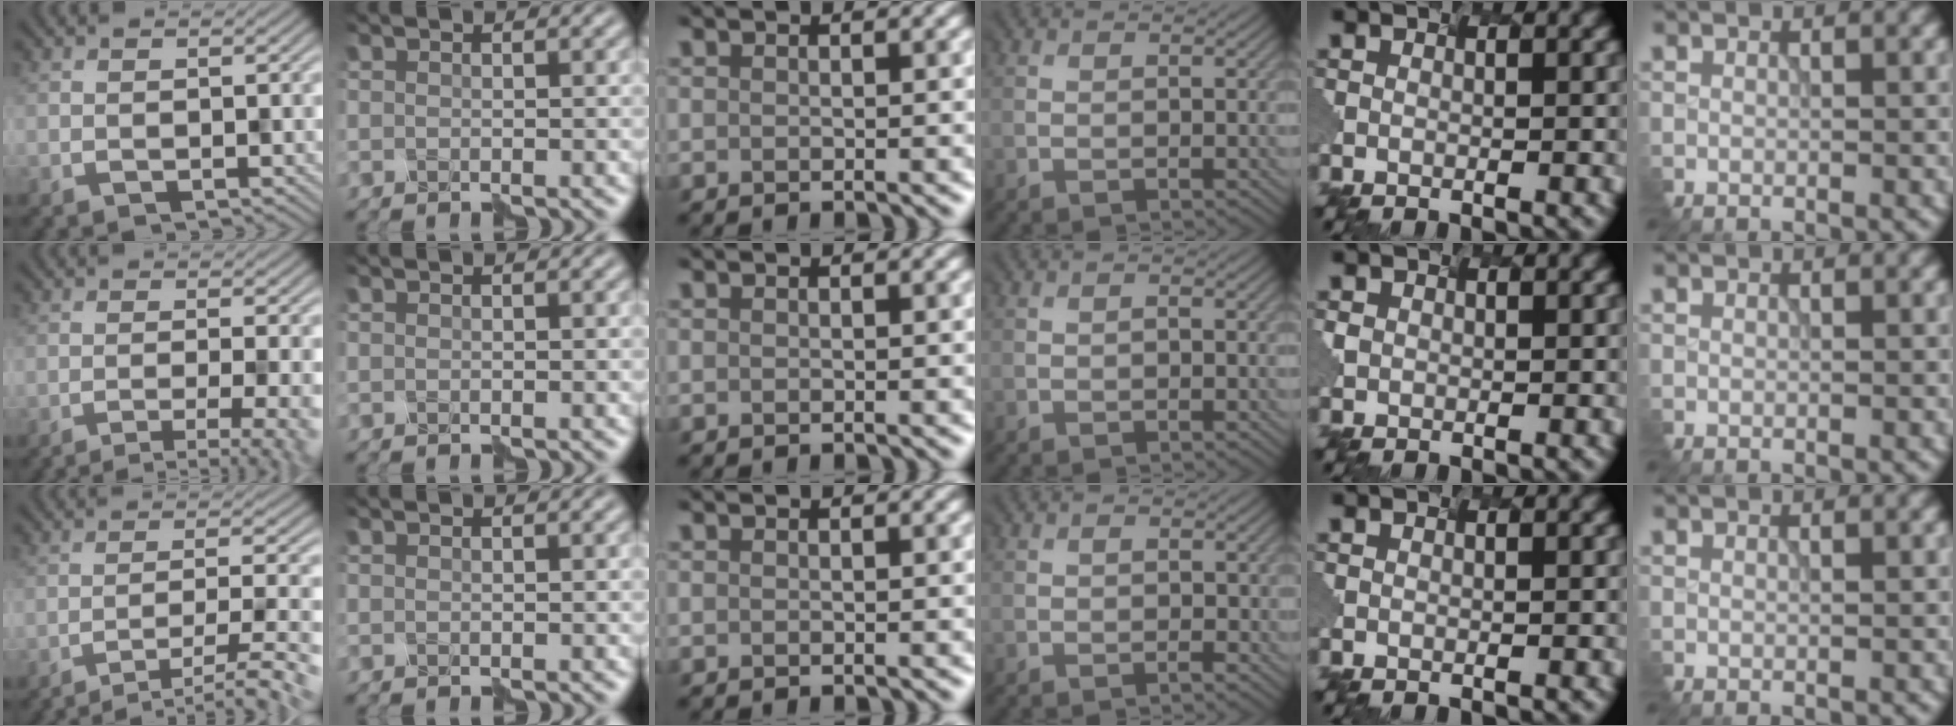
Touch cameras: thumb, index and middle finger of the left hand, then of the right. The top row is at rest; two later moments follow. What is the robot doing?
{"motion": "assemble", "object": "spray bottle"}